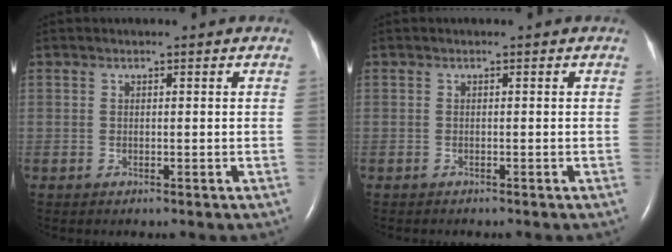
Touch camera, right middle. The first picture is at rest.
{"total": 1.3, "force": [-1.2, 0.3, 0.6], "torque": [-0.013, -0.003, -0.012]}